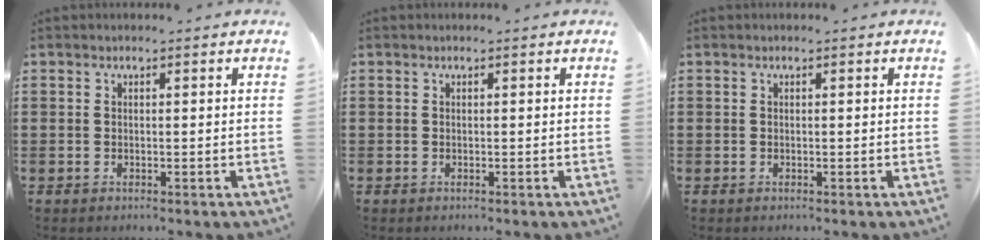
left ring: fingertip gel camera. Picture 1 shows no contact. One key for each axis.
{"total": 0.0}
{"total": 0.0}